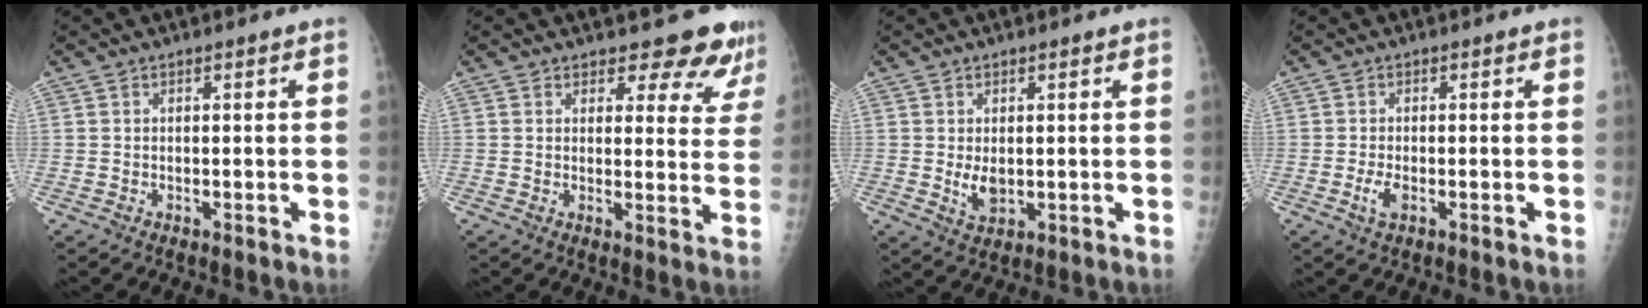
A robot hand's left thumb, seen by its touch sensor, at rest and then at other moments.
{"total": 9.8, "force": [8.9, 3.6, 1.7], "torque": [0.025, -0.059, 0.083]}
{"total": 3.6, "force": [0.2, 2.3, 2.8], "torque": [-0.041, -0.010, 0.012]}
{"total": 2.4, "force": [-0.8, 1.2, 2.0], "torque": [-0.046, -0.003, -0.016]}